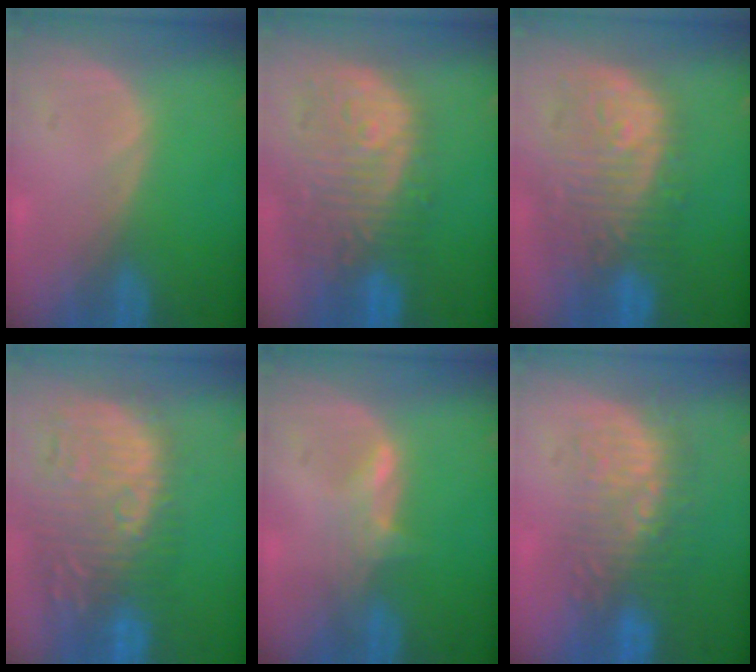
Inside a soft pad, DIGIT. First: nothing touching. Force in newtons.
{"total": 12.7, "press": 11.0, "slide": 6.3}
{"total": 12.1, "press": 10.8, "slide": 5.5}
{"total": 13.7, "press": 12.2, "slide": 6.3}
{"total": 2.6, "press": 2.5, "slide": 0.3}
{"total": 8.8, "press": 8.5, "slide": 2.3}